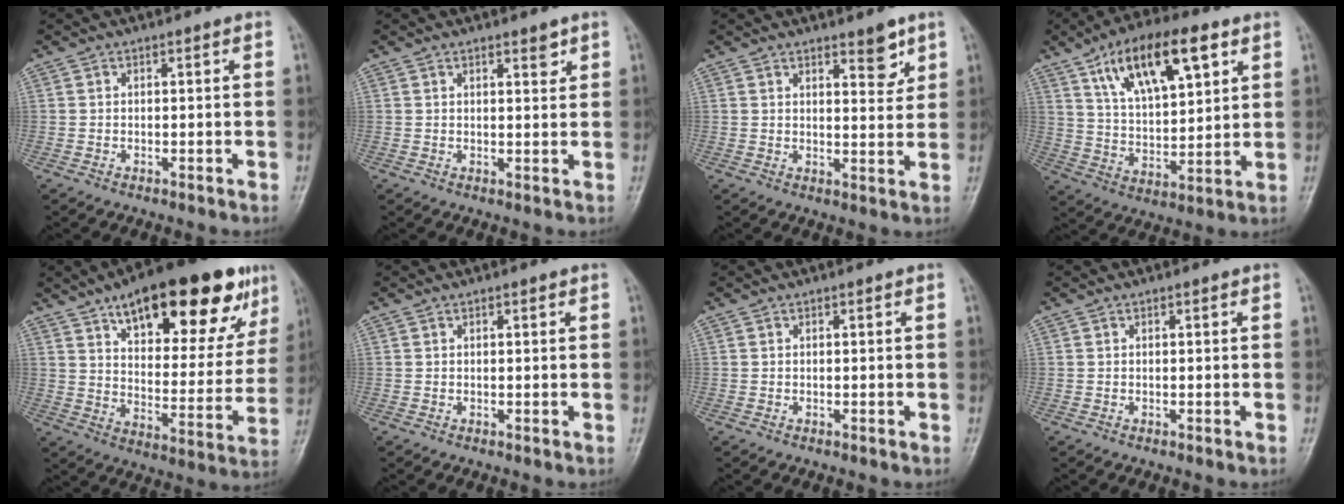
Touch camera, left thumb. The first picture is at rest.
{"total": 2.3, "force": [1.6, 0.8, 1.5], "torque": [-0.012, -0.010, 0.023]}
{"total": 5.0, "force": [3.2, 1.8, 3.4], "torque": [-0.028, -0.023, 0.045]}
{"total": 17.2, "force": [8.6, 7.2, 13.1], "torque": [-0.191, -0.022, 0.152]}
{"total": 27.2, "force": [16.0, 10.8, 19.1], "torque": [-0.231, -0.029, 0.235]}
{"total": 0.6, "force": [0.3, 0.2, 0.5], "torque": [-0.007, 0.000, 0.004]}
{"total": 0.0}
{"total": 0.0}